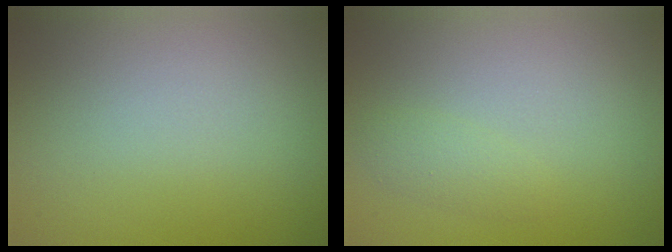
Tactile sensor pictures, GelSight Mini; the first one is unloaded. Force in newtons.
{"total": 1.3, "press": 1.3, "slide": 0.1}